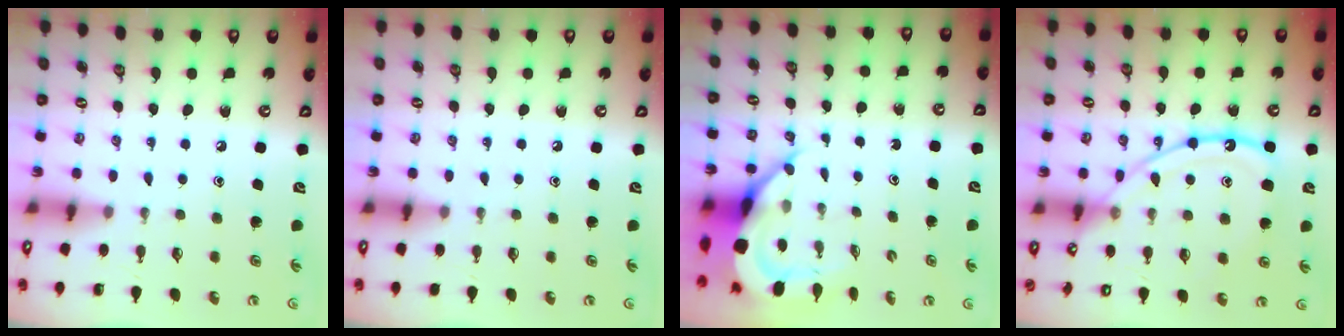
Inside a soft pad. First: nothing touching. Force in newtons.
{"total": 0.0}
{"total": 8.3, "press": 8.2, "slide": 1.0}
{"total": 14.3, "press": 14.2, "slide": 1.3}